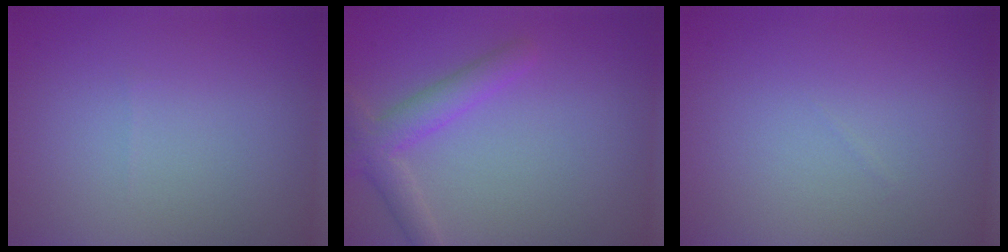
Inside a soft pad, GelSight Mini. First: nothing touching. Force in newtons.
{"total": 3.2, "press": 3.2, "slide": 0.1}
{"total": 0.0}